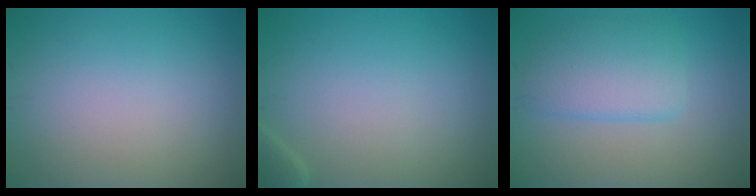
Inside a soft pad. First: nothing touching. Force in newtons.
{"total": 1.1, "press": 1.1, "slide": 0.1}
{"total": 4.4, "press": 4.4, "slide": 0.2}